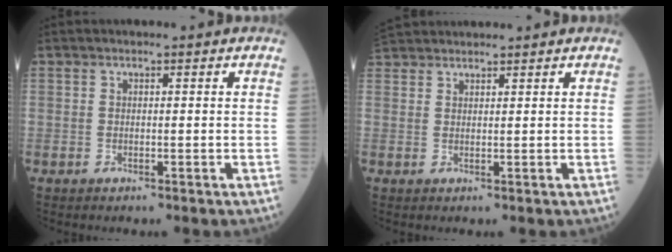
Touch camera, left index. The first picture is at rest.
{"total": 4.8, "force": [4.7, 0.7, 0.8], "torque": [-0.016, 0.041, 0.084]}